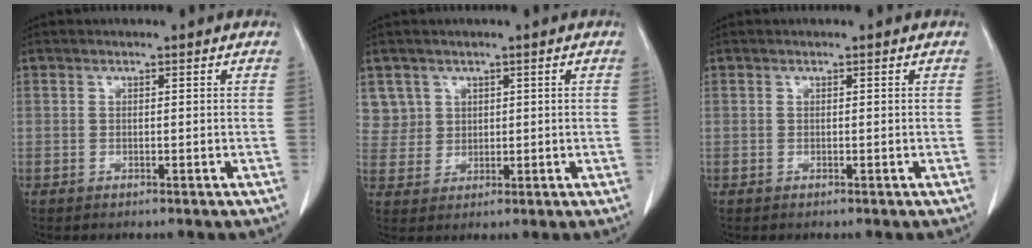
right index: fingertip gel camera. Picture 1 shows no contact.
{"total": 4.4, "force": [2.2, 3.7, -0.5], "torque": [0.026, 0.005, 0.047]}
{"total": 0.0}